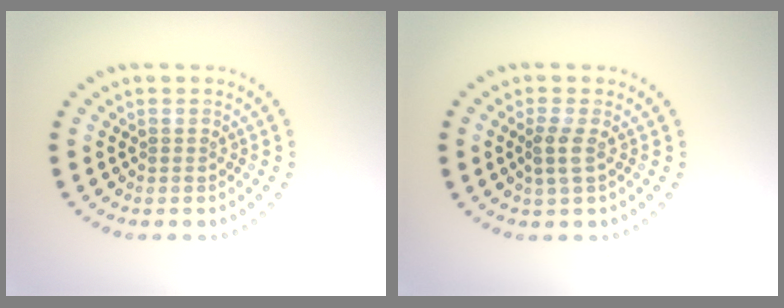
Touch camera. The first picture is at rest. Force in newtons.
{"total": 1.7, "press": 1.4, "slide": 0.9}